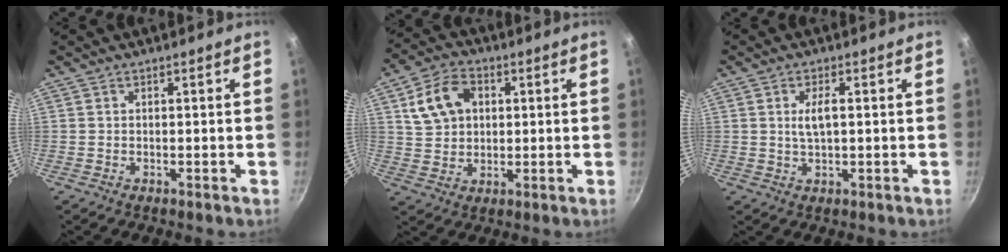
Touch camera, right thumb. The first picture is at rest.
{"total": 10.2, "force": [2.9, 7.5, 6.2], "torque": [-0.099, 0.008, 0.054]}
{"total": 3.6, "force": [0.5, 1.4, 3.3], "torque": [-0.067, 0.001, 0.011]}